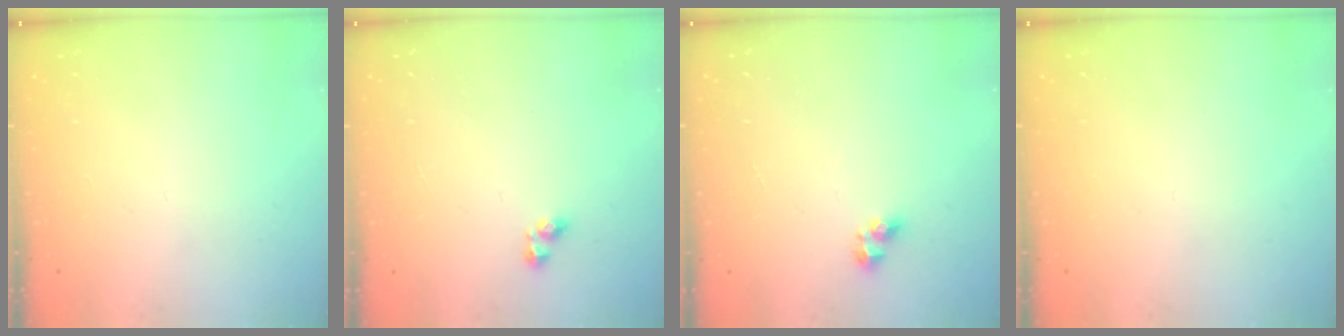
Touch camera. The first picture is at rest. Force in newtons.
{"total": 3.6, "press": 3.5, "slide": 0.6}
{"total": 3.7, "press": 3.7, "slide": 0.3}
{"total": 0.0}